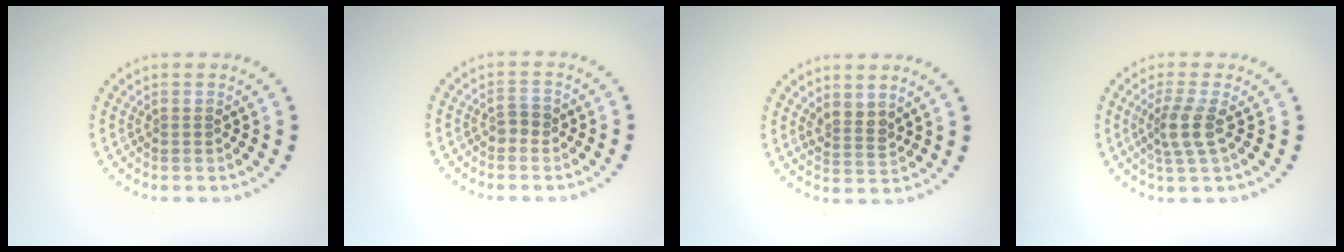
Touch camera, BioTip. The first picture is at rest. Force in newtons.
{"total": 1.2, "press": 1.1, "slide": 0.4}
{"total": 2.0, "press": 1.6, "slide": 1.2}
{"total": 2.6, "press": 2.1, "slide": 1.6}